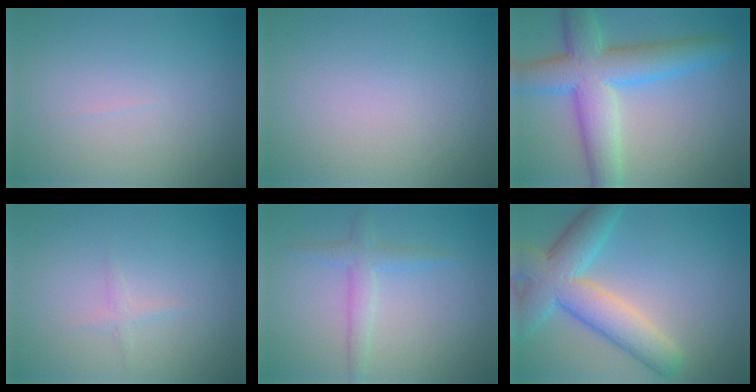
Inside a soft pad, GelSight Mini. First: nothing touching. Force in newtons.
{"total": 0.0}
{"total": 9.0, "press": 9.0, "slide": 0.2}
{"total": 0.8, "press": 0.8, "slide": 0.1}
{"total": 2.4, "press": 2.4, "slide": 0.2}
{"total": 7.8, "press": 7.8, "slide": 0.5}